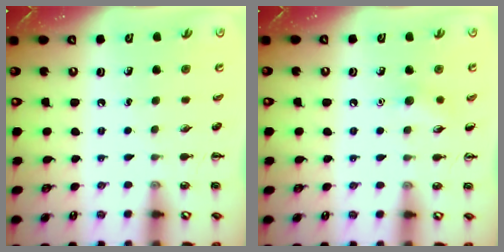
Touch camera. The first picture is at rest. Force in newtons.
{"total": 6.6, "press": 6.3, "slide": 1.9}